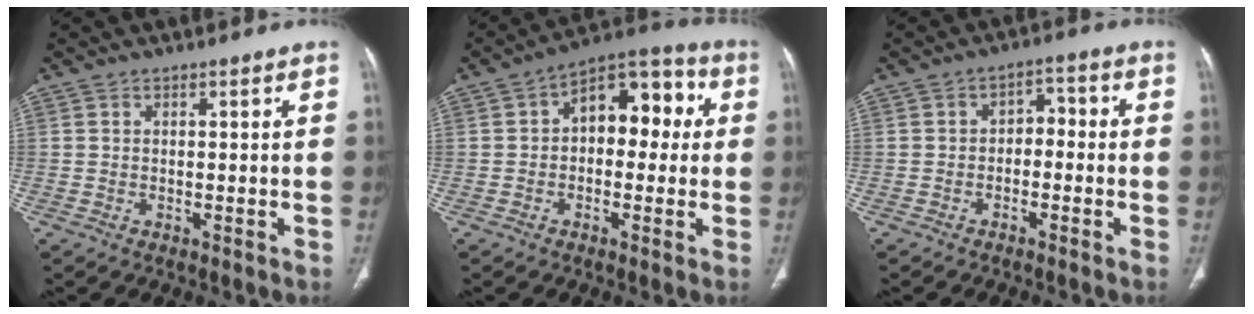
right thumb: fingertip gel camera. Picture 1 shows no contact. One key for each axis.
{"total": 12.2, "fx": 1.3, "fy": 7.6, "fz": 9.4, "tx": -0.082, "ty": 0.038, "tz": 0.005}
{"total": 4.0, "fx": -1.3, "fy": 2.8, "fz": 2.5, "tx": -0.016, "ty": 0.027, "tz": -0.030}